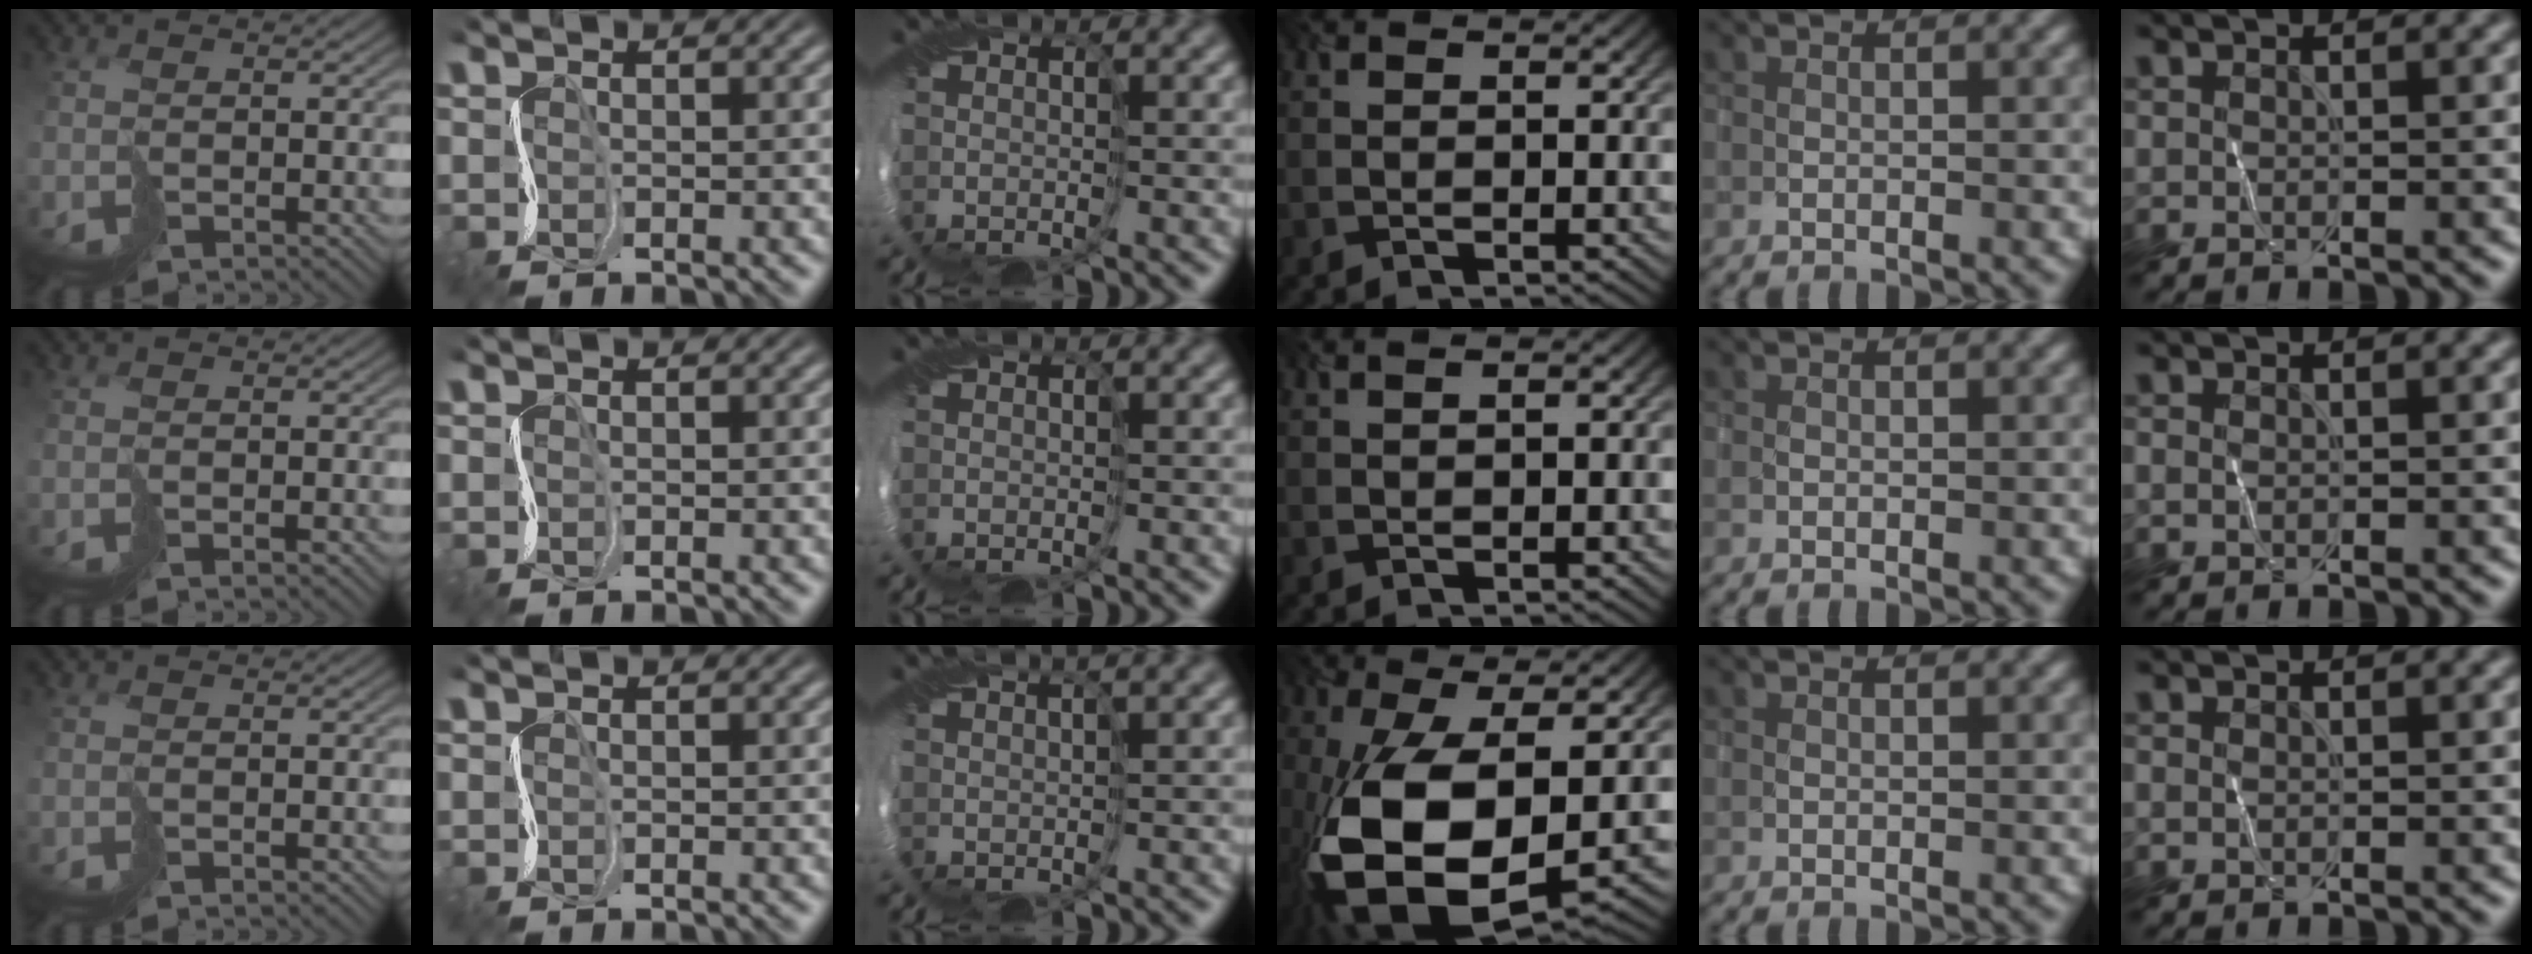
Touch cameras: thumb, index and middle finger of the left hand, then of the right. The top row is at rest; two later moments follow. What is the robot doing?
{"motion": "cut", "object": "receipt paper"}